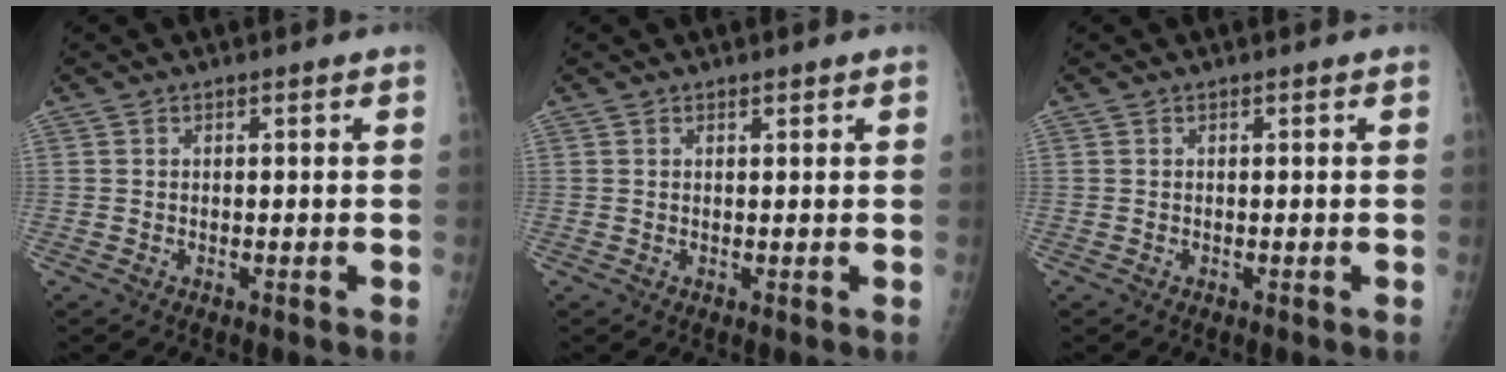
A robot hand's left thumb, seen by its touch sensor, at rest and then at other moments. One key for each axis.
{"total": 0.6, "fx": 0.5, "fy": 0.2, "fz": 0.3, "tx": -0.005, "ty": -0.003, "tz": 0.008}
{"total": 0.0}